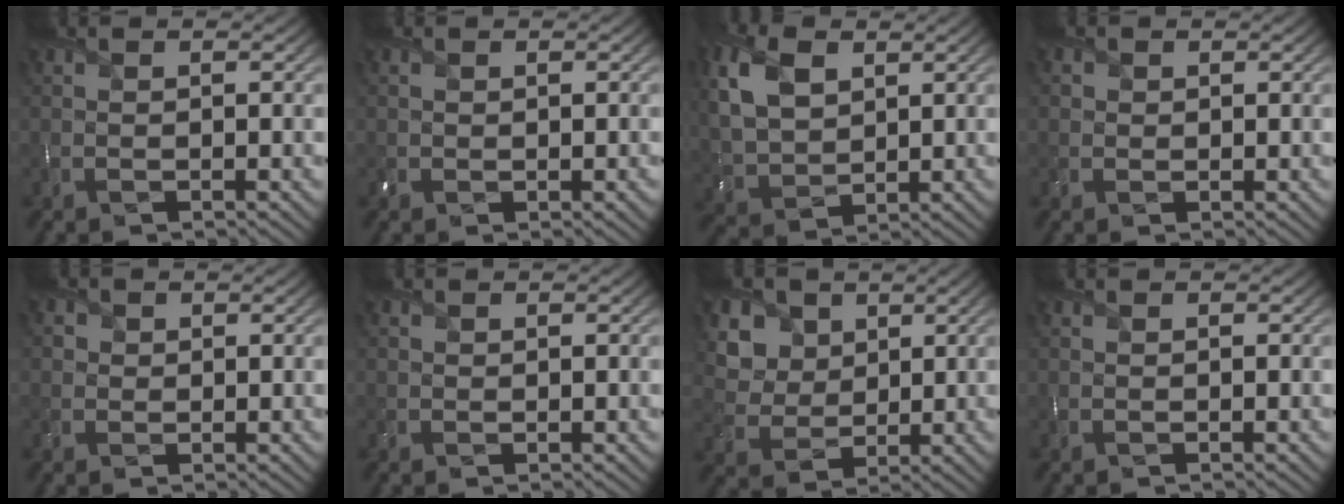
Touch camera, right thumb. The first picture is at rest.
{"total": 1.2, "force": [0.2, 0.9, 0.8], "torque": [-0.021, 0.000, 0.005]}
{"total": 8.7, "force": [3.2, 5.6, 5.9], "torque": [-0.169, 0.014, 0.063]}
{"total": 1.3, "force": [0.3, 1.2, 0.3], "torque": [-0.010, -0.001, 0.004]}
{"total": 1.8, "force": [0.2, 1.8, 0.5], "torque": [-0.015, 0.002, 0.002]}
{"total": 0.7, "force": [0.2, 0.7, 0.2], "torque": [-0.007, -0.001, 0.003]}
{"total": 7.4, "force": [3.4, 5.8, 3.1], "torque": [-0.122, -0.012, 0.074]}
{"total": 0.0}